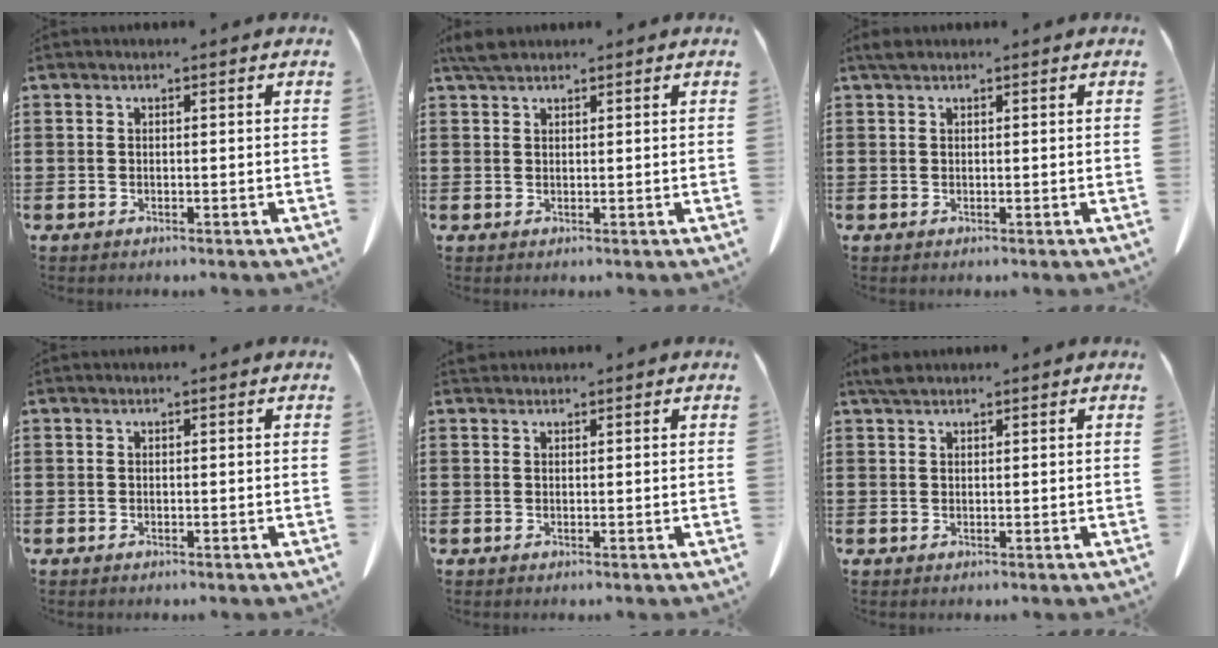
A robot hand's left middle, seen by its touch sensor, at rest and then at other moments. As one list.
[{"total": 2.3, "force": [1.8, 0.8, 1.1], "torque": [-0.029, 0.003, 0.036]}, {"total": 1.0, "force": [0.7, 0.5, 0.5], "torque": [-0.013, 0.002, 0.014]}, {"total": 0.0}, {"total": 0.8, "force": [0.7, 0.3, 0.1], "torque": [-0.005, 0.001, 0.014]}, {"total": 1.7, "force": [1.4, 0.7, 0.8], "torque": [-0.021, 0.002, 0.027]}]